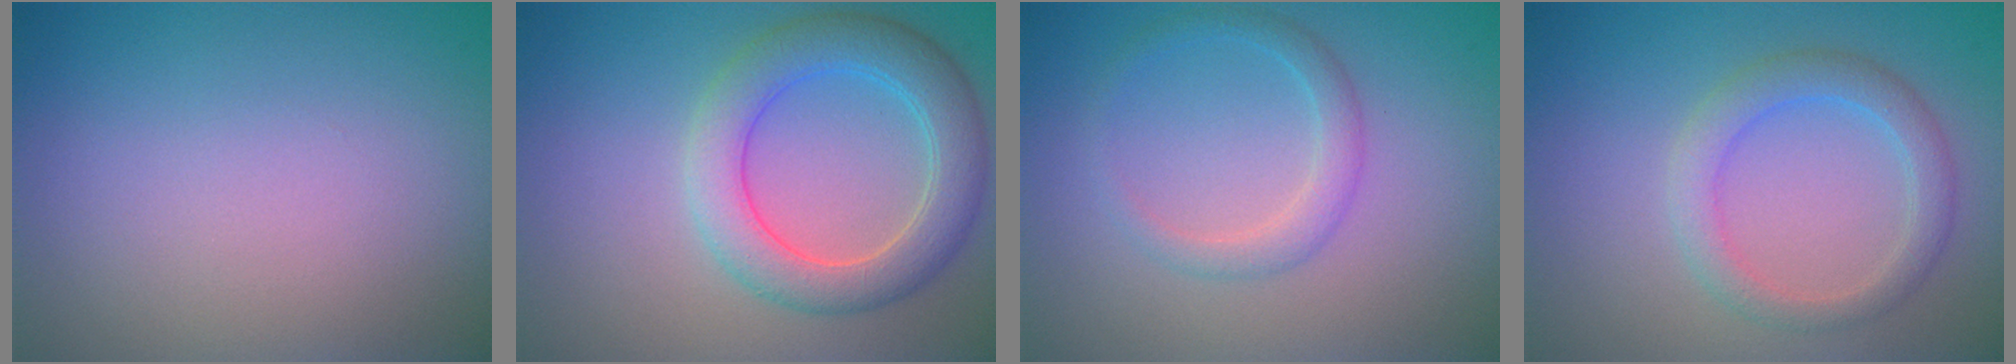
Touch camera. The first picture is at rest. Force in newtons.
{"total": 5.2, "press": 5.2, "slide": 0.1}
{"total": 2.0, "press": 2.0, "slide": 0.2}
{"total": 2.9, "press": 2.9, "slide": 0.4}